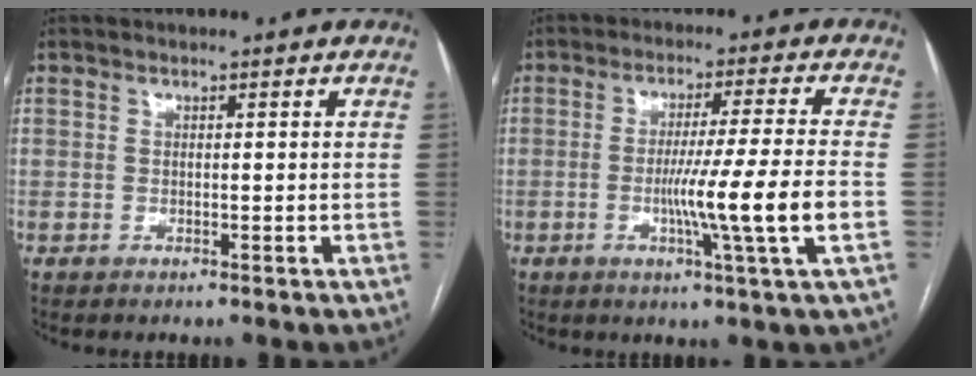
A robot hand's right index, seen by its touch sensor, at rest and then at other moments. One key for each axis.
{"total": 10.9, "fx": -2.5, "fy": -2.1, "fz": 10.4, "tx": -0.176, "ty": -0.021, "tz": -0.043}